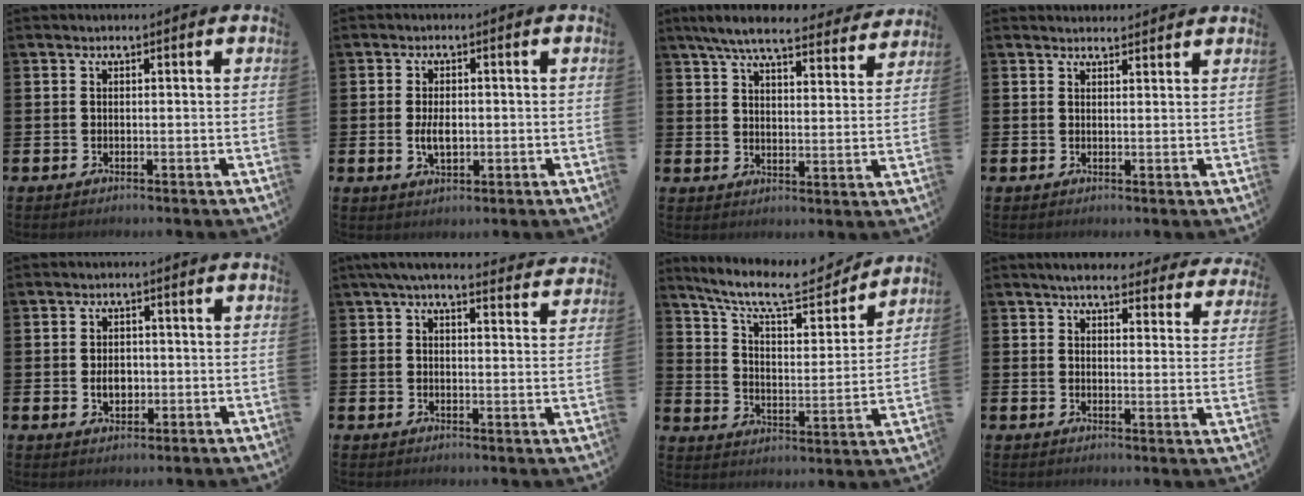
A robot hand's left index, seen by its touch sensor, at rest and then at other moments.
{"total": 3.5, "force": [-0.2, 1.9, 2.9], "torque": [-0.047, 0.001, -0.004]}
{"total": 7.6, "force": [6.8, 1.2, 3.1], "torque": [-0.076, -0.032, 0.118]}
{"total": 2.1, "force": [2.1, 0.3, -0.1], "torque": [0.012, -0.014, 0.036]}
{"total": 2.9, "force": [-0.2, 2.1, 2.0], "torque": [-0.025, 0.000, -0.010]}
{"total": 5.1, "force": [4.7, 0.5, 1.9], "torque": [-0.037, -0.022, 0.081]}
{"total": 11.0, "force": [9.8, 2.5, 4.4], "torque": [-0.115, -0.065, 0.169]}
{"total": 4.9, "force": [4.6, 0.9, 1.5], "torque": [-0.031, -0.026, 0.076]}